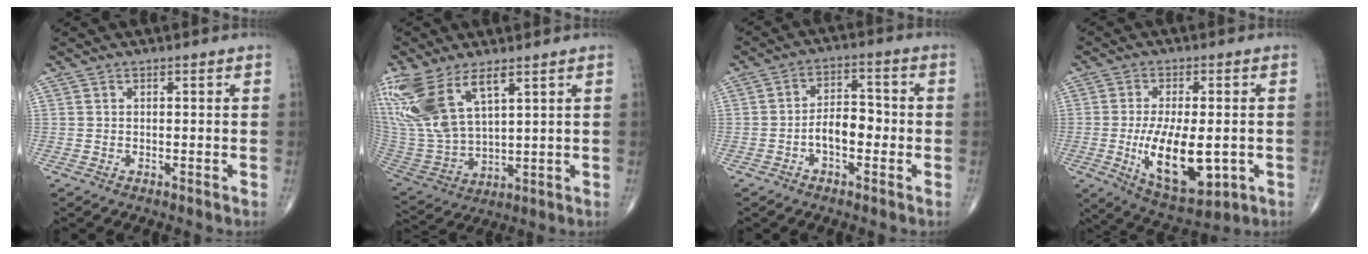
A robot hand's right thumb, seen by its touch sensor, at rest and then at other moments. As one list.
[{"total": 17.1, "force": [8.9, 7.5, 12.6], "torque": [-0.280, -0.030, 0.193]}, {"total": 6.3, "force": [-1.8, 3.6, 4.9], "torque": [-0.068, 0.027, -0.037]}, {"total": 14.8, "force": [-2.9, 6.7, 12.9], "torque": [-0.206, -0.015, -0.029]}]